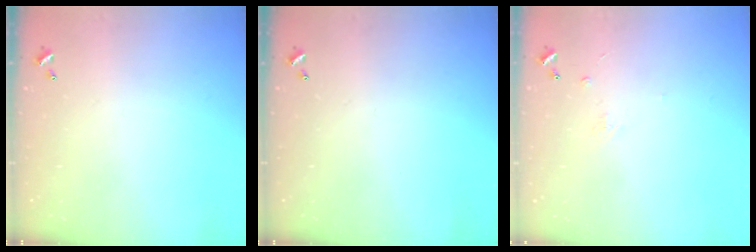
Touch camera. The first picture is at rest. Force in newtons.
{"total": 0.0}
{"total": 1.2, "press": 1.1, "slide": 0.6}